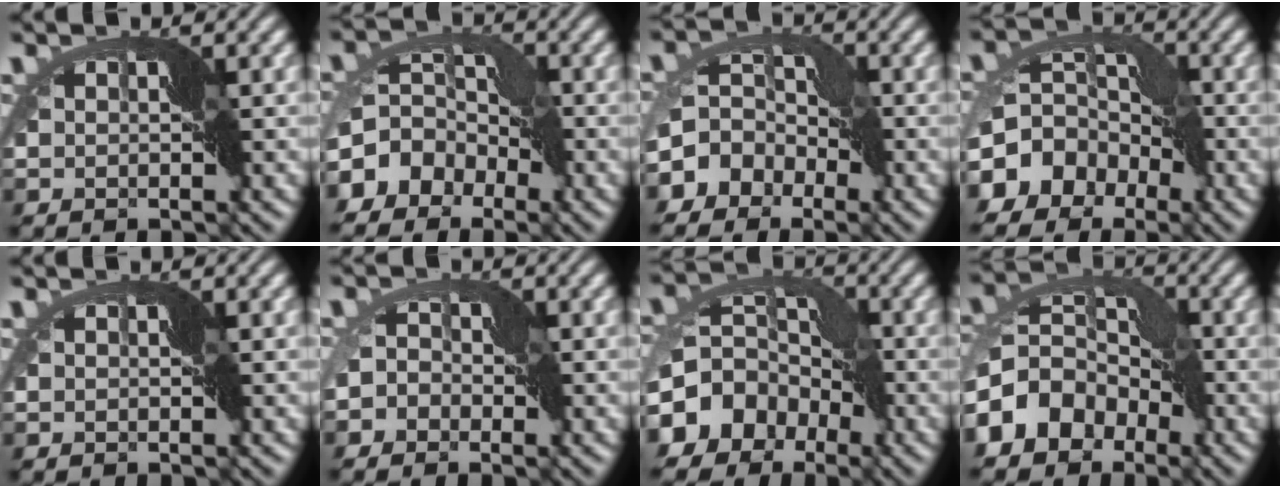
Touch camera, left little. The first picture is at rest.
{"total": 7.9, "force": [-3.5, 6.0, 3.7], "torque": [-0.061, 0.002, -0.089]}
{"total": 7.5, "force": [-3.1, 6.0, 3.3], "torque": [-0.053, 0.001, -0.086]}
{"total": 11.3, "force": [-4.9, 8.5, 5.6], "torque": [-0.095, -0.009, -0.099]}
{"total": 0.0}
{"total": 3.4, "force": [-2.2, 2.5, 0.7], "torque": [0.005, 0.012, -0.049]}
{"total": 11.9, "force": [-5.3, 9.0, 5.8], "torque": [-0.101, -0.006, -0.108]}
{"total": 8.8, "force": [-4.0, 6.3, 4.7], "torque": [-0.097, 0.007, -0.100]}